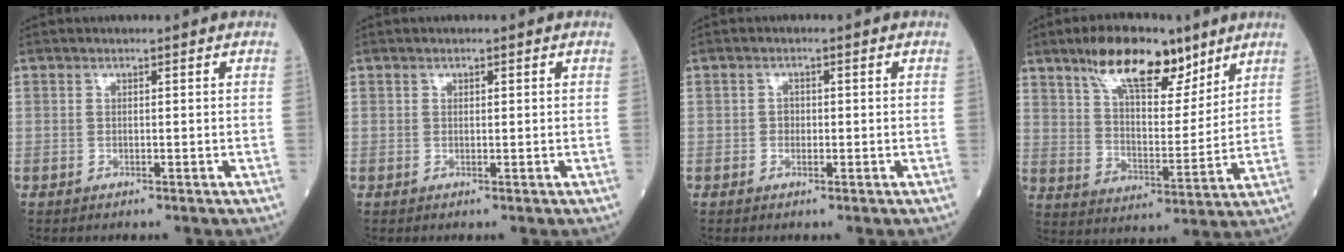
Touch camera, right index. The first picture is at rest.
{"total": 0.5, "force": [0.3, 0.3, 0.3], "torque": [-0.003, -0.001, 0.003]}
{"total": 1.4, "force": [-0.1, 1.1, 0.8], "torque": [-0.011, 0.003, -0.002]}
{"total": 14.3, "force": [9.6, 5.2, 9.2], "torque": [-0.152, 0.006, 0.167]}